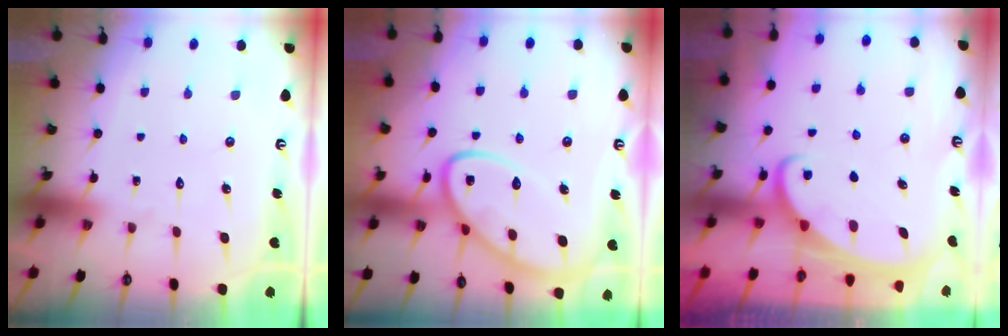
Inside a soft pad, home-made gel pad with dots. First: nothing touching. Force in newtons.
{"total": 12.6, "press": 12.5, "slide": 1.1}
{"total": 2.2, "press": 2.2, "slide": 0.3}